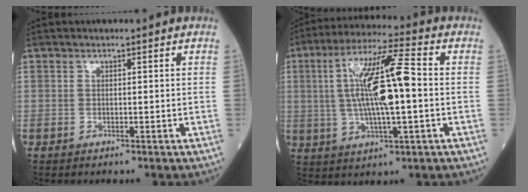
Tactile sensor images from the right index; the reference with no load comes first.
{"total": 14.6, "force": [0.5, 2.2, 14.4], "torque": [-0.279, 0.016, 0.009]}